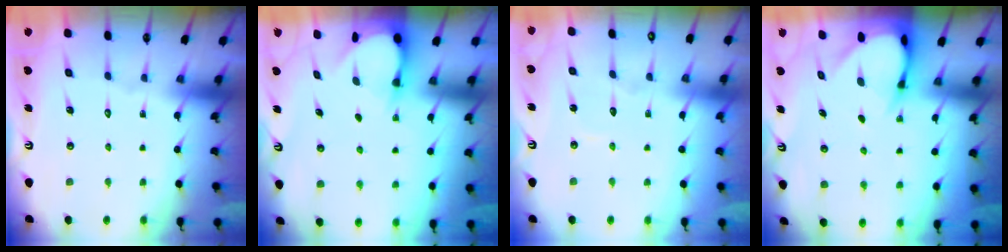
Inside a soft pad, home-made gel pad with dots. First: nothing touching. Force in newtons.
{"total": 3.3, "press": 3.2, "slide": 0.4}
{"total": 3.9, "press": 3.9, "slide": 0.3}
{"total": 4.7, "press": 4.7, "slide": 0.4}